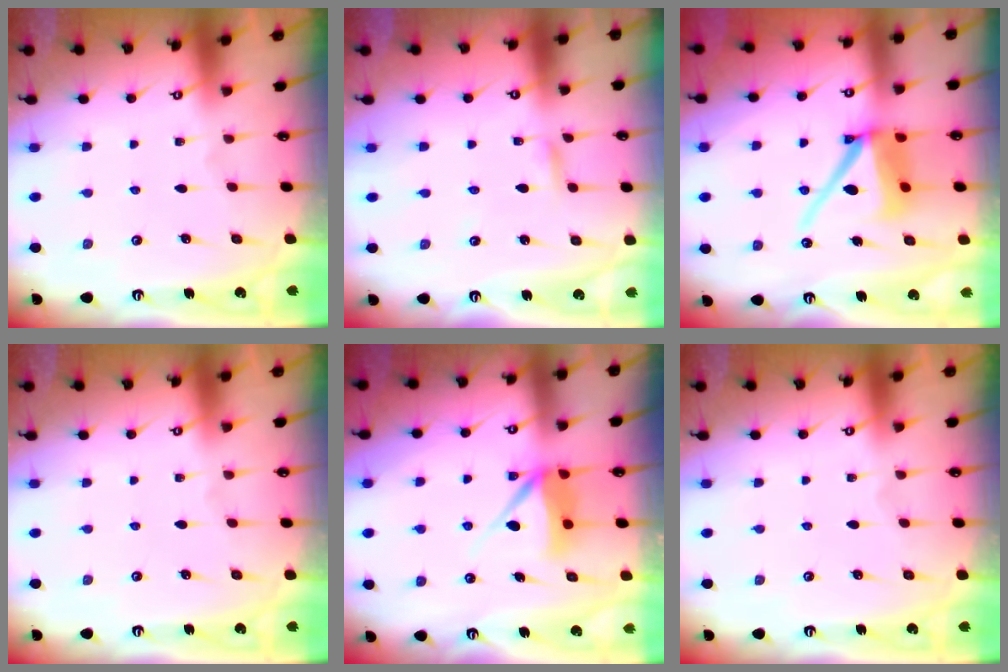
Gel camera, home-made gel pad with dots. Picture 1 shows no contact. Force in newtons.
{"total": 2.1, "press": 2.1, "slide": 0.1}
{"total": 12.1, "press": 12.0, "slide": 1.6}
{"total": 0.0}
{"total": 7.9, "press": 7.9, "slide": 0.9}
{"total": 0.0}